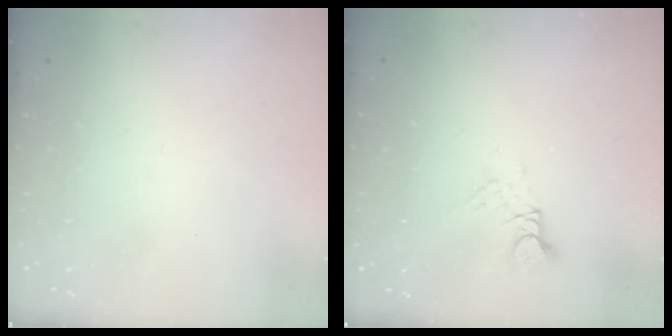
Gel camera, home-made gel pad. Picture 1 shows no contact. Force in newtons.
{"total": 3.3, "press": 3.3, "slide": 0.5}